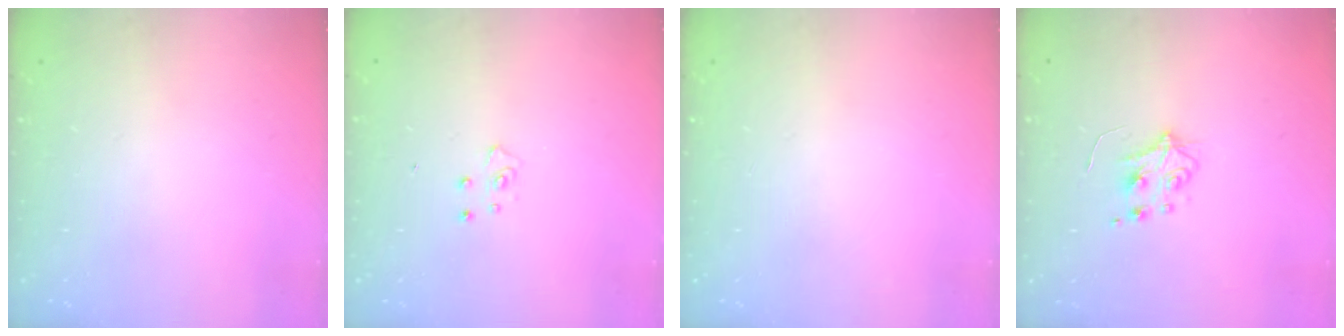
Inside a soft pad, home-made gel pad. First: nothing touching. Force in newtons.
{"total": 4.4, "press": 4.4, "slide": 0.3}
{"total": 0.0}
{"total": 4.9, "press": 4.8, "slide": 0.5}